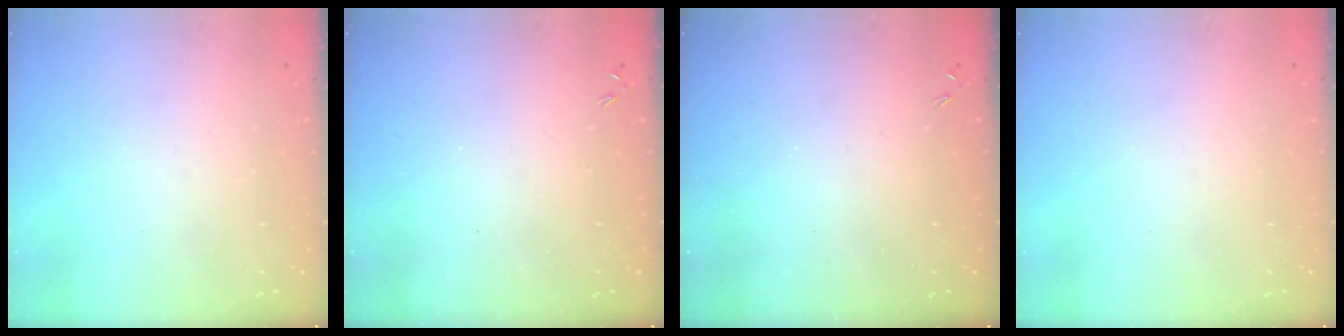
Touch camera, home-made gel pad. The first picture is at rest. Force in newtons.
{"total": 0.0}
{"total": 0.0}
{"total": 0.0}